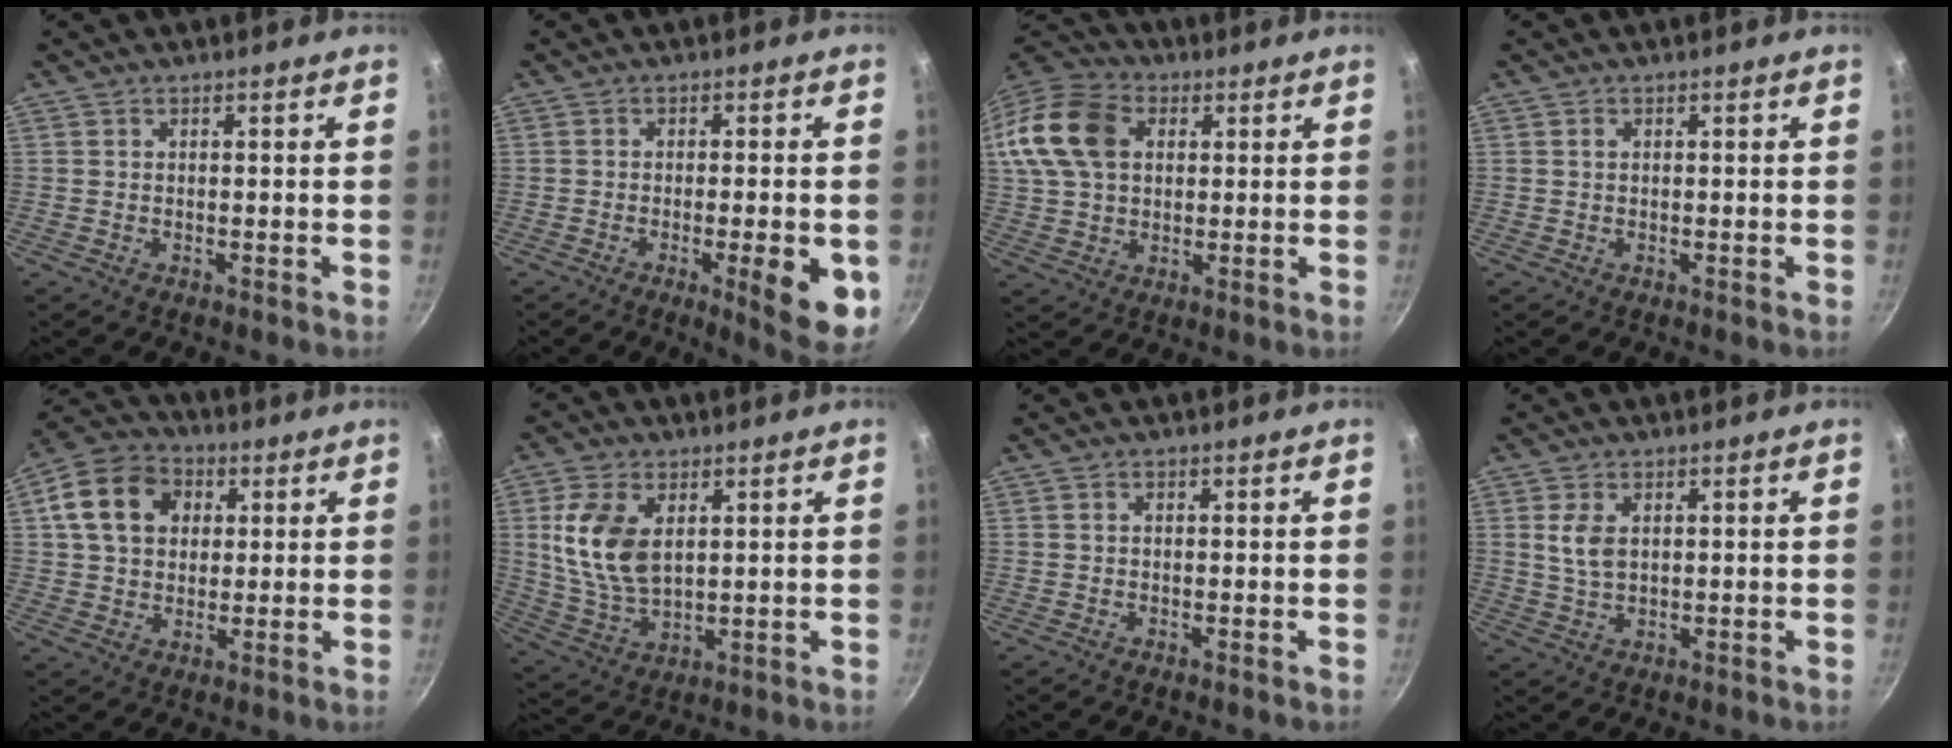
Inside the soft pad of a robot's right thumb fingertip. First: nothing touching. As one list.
[{"total": 10.4, "force": [-2.9, 2.5, 9.7], "torque": [-0.113, 0.000, -0.036]}, {"total": 18.3, "force": [4.5, 13.4, 11.7], "torque": [-0.242, 0.025, 0.072]}, {"total": 0.6, "force": [0.1, 0.5, 0.4], "torque": [-0.006, 0.003, 0.002]}, {"total": 13.3, "force": [3.4, 10.3, 7.6], "torque": [-0.116, 0.014, 0.044]}, {"total": 12.4, "force": [3.1, 7.4, 9.5], "torque": [-0.181, -0.019, 0.069]}, {"total": 0.5, "force": [0.1, 0.4, 0.3], "torque": [-0.004, 0.003, 0.001]}, {"total": 4.6, "force": [1.2, 2.7, 3.5], "torque": [-0.068, -0.005, 0.024]}]